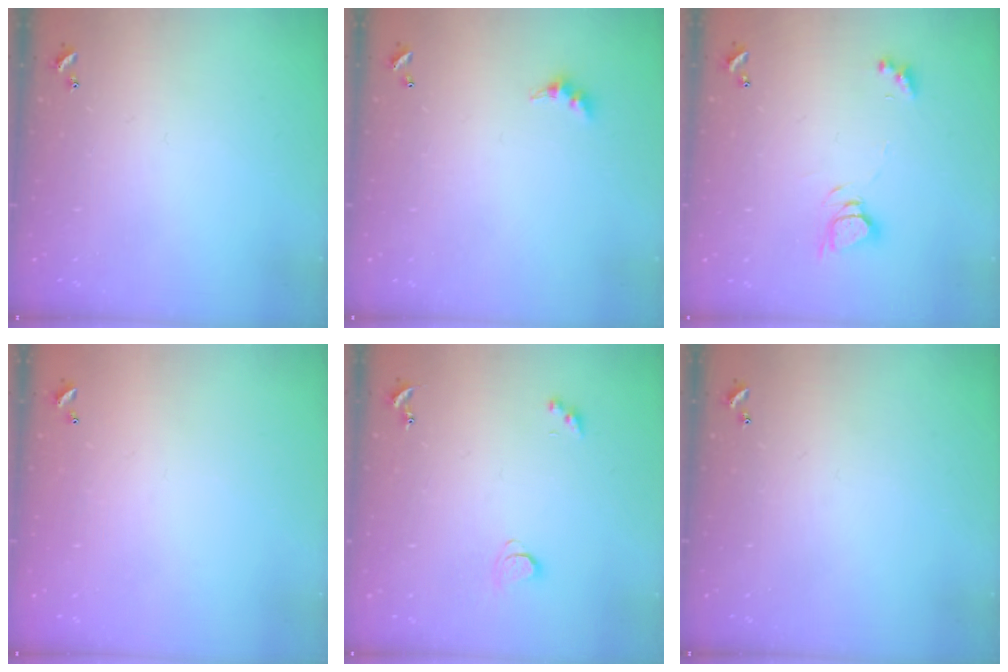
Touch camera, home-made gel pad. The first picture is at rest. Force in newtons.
{"total": 3.9, "press": 3.8, "slide": 0.5}
{"total": 5.0, "press": 5.0, "slide": 0.3}
{"total": 2.9, "press": 2.9, "slide": 0.1}
{"total": 1.7, "press": 1.7, "slide": 0.3}
{"total": 0.0}